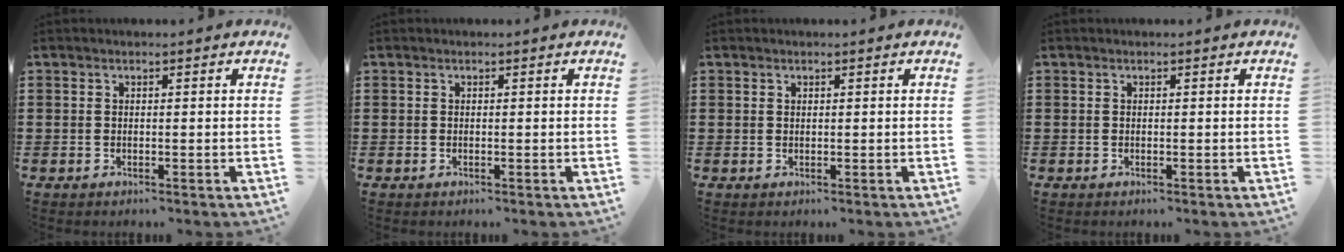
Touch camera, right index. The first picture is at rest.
{"total": 0.0}
{"total": 0.6, "force": [0.4, 0.4, 0.0], "torque": [-0.001, 0.003, 0.007]}
{"total": 0.0}